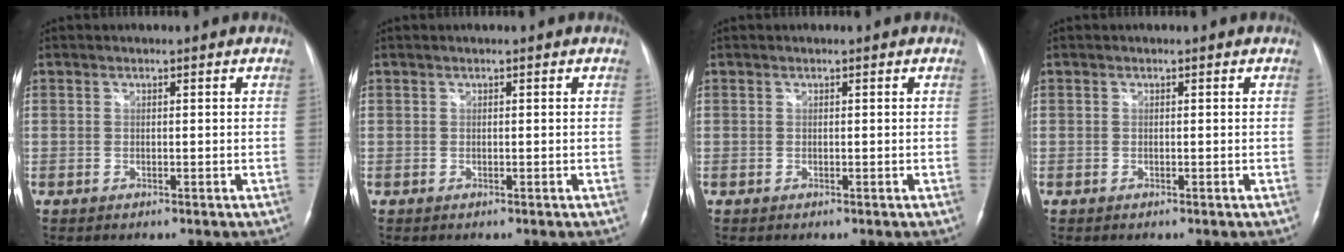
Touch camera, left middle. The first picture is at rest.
{"total": 0.0}
{"total": 0.0}
{"total": 0.0}